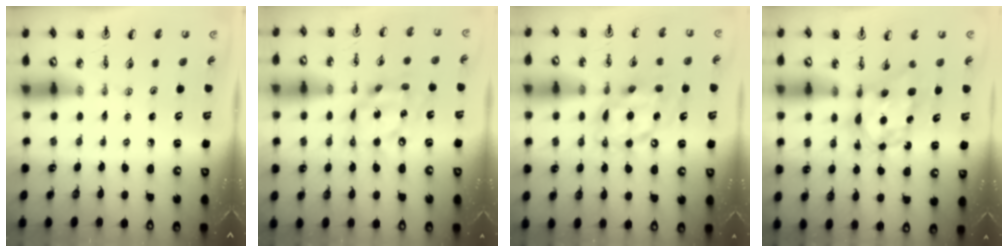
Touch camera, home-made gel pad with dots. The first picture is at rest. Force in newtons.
{"total": 14.4, "press": 14.3, "slide": 1.5}
{"total": 13.6, "press": 13.6, "slide": 1.3}
{"total": 7.5, "press": 7.5, "slide": 0.8}